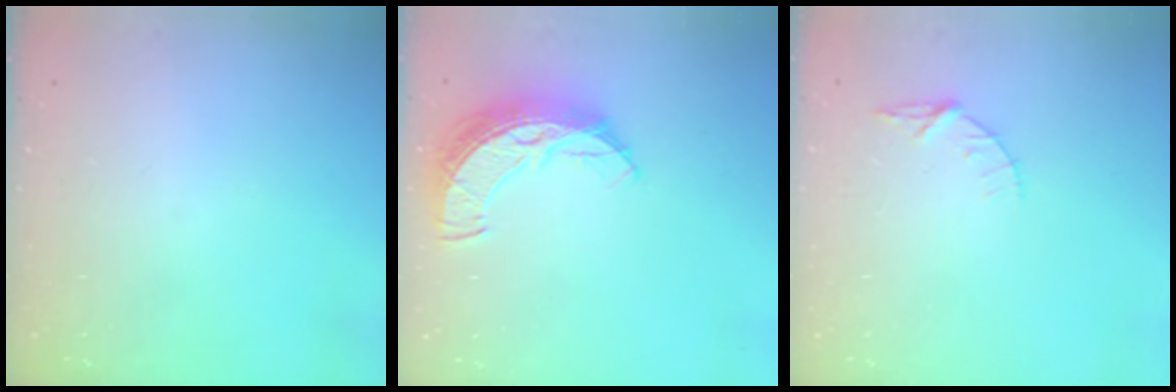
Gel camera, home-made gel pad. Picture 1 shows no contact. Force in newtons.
{"total": 9.6, "press": 9.6, "slide": 0.6}
{"total": 4.7, "press": 4.7, "slide": 0.5}